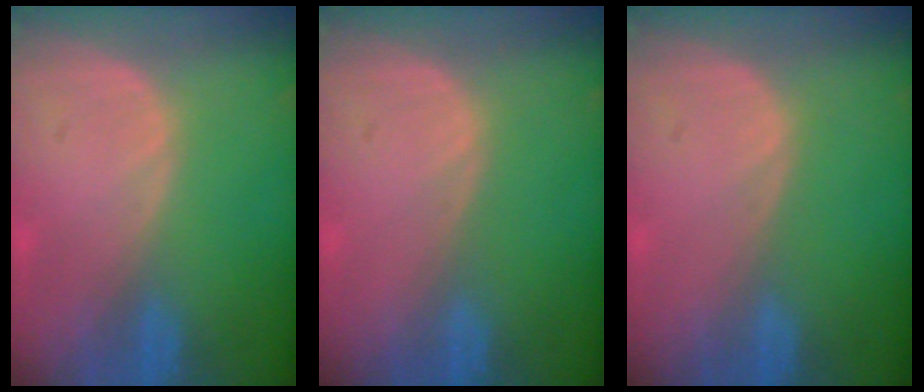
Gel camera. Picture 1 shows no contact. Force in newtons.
{"total": 0.0}
{"total": 0.0}